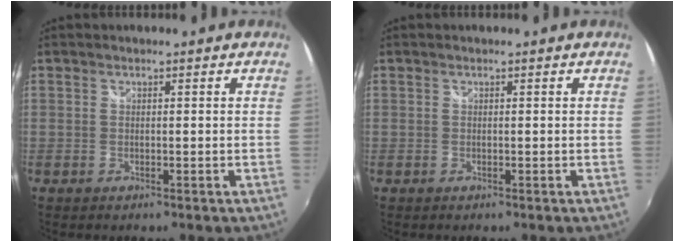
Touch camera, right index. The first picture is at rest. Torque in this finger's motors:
{"motor_torque": [0.00, 0.05, 0.00, 0.00]}